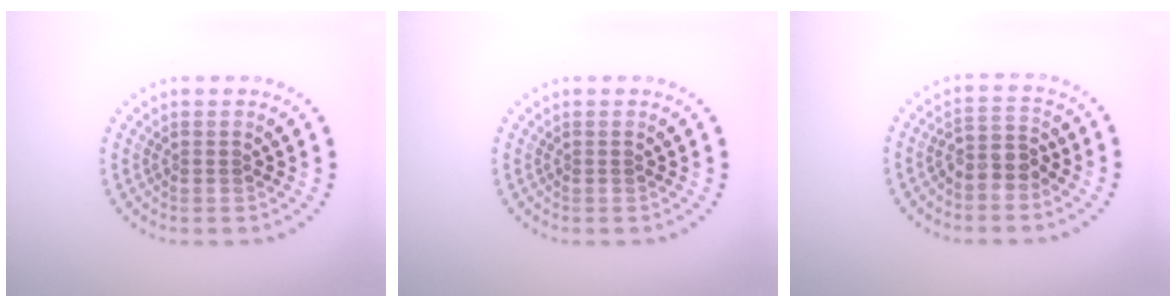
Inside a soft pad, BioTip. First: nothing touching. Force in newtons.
{"total": 0.0}
{"total": 2.4, "press": 2.1, "slide": 1.1}